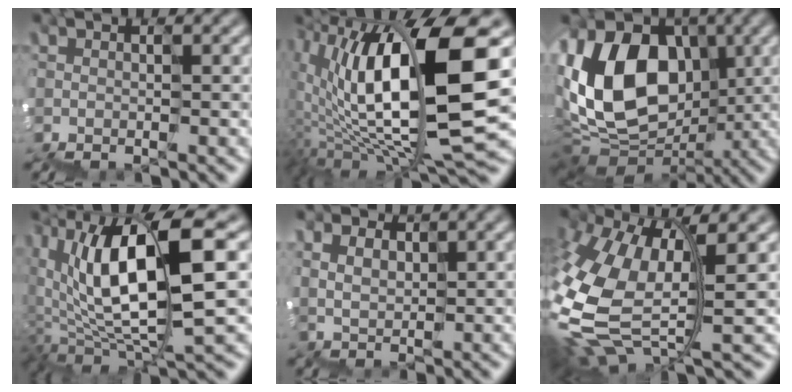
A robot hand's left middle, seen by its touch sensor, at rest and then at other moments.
{"total": 11.6, "force": [2.1, 3.5, 10.8], "torque": [-0.199, 0.015, 0.036]}
{"total": 10.5, "force": [0.9, 8.0, 6.7], "torque": [-0.134, 0.018, 0.000]}
{"total": 9.3, "force": [1.7, 3.3, 8.5], "torque": [-0.170, 0.008, 0.037]}
{"total": 1.7, "force": [1.2, 0.3, -1.1], "torque": [0.003, 0.016, 0.029]}
{"total": 8.5, "force": [-0.5, 4.7, 7.1], "torque": [-0.203, -0.018, -0.001]}